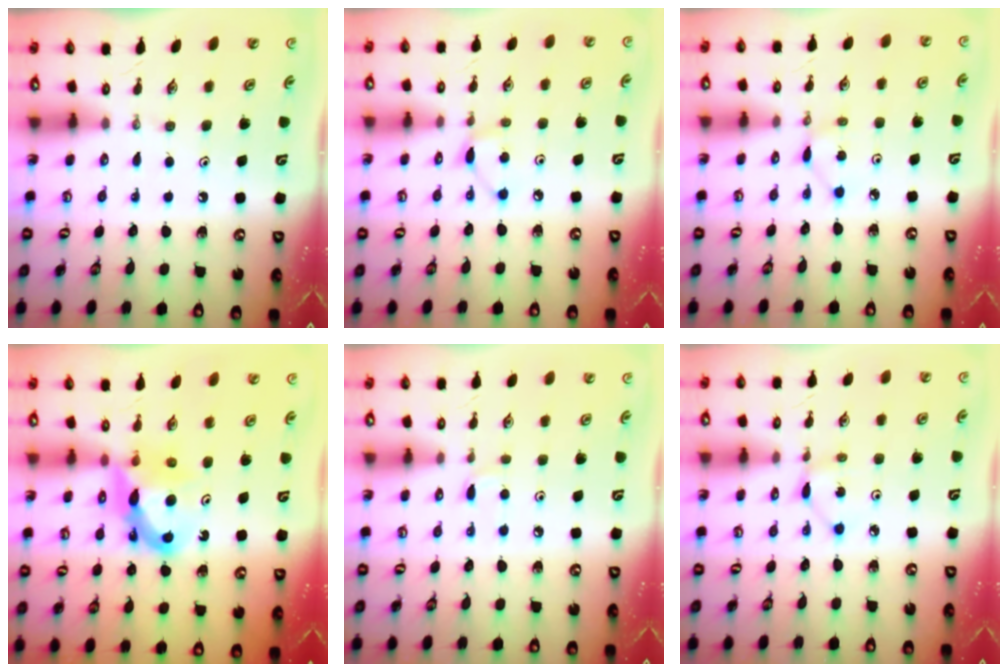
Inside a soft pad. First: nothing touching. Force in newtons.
{"total": 5.7, "press": 5.7, "slide": 0.8}
{"total": 1.6, "press": 1.6, "slide": 0.2}
{"total": 7.5, "press": 7.5, "slide": 0.4}
{"total": 2.4, "press": 2.4, "slide": 0.4}
{"total": 2.8, "press": 2.7, "slide": 0.3}